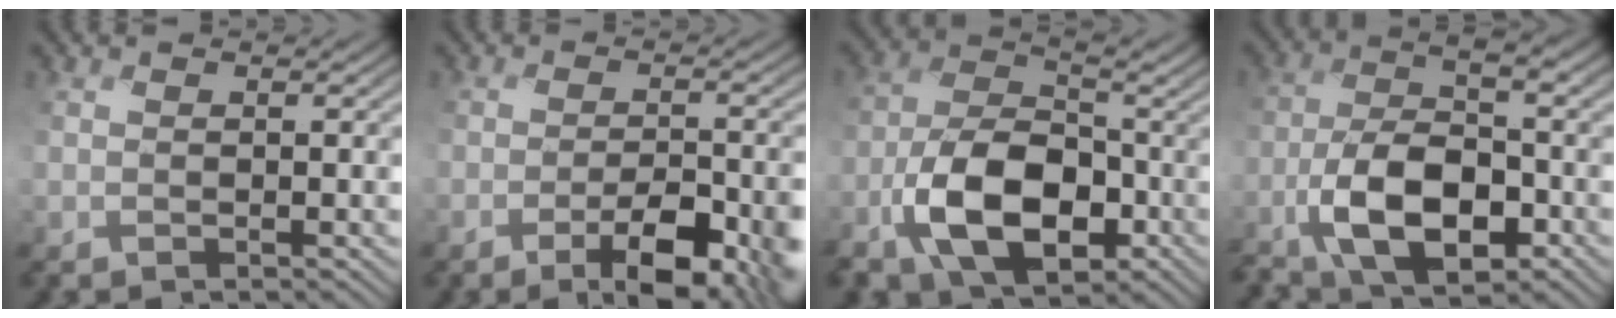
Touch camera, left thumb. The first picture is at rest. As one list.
[{"total": 8.3, "force": [-4.4, 2.7, 6.5], "torque": [-0.099, -0.004, -0.063]}, {"total": 11.2, "force": [-4.5, 6.6, 8.0], "torque": [-0.170, -0.006, -0.090]}, {"total": 10.4, "force": [-4.4, 4.7, 8.1], "torque": [-0.161, -0.006, -0.088]}]